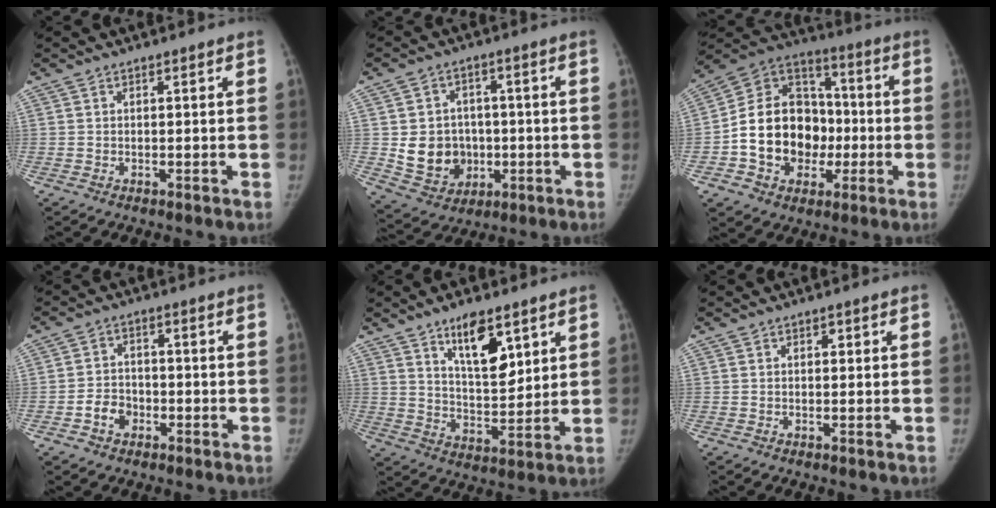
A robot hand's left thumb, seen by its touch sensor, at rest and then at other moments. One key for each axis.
{"total": 10.9, "fx": -0.9, "fy": 9.5, "fz": 5.1, "tx": -0.047, "ty": 0.002, "tz": 0.000}
{"total": 19.3, "fx": -3.0, "fy": 15.2, "fz": 11.4, "tx": -0.151, "ty": 0.041, "tz": -0.046}
{"total": 4.7, "fx": -2.1, "fy": 3.7, "fz": 2.0, "tx": -0.020, "ty": 0.022, "tz": -0.039}
{"total": 9.5, "fx": 5.1, "fy": 3.6, "fz": 7.3, "tx": -0.103, "ty": -0.034, "tz": 0.090}
{"total": 0.9, "fx": 0.4, "fy": 0.6, "fz": 0.5, "tx": -0.002, "ty": 0.001, "tz": 0.004}